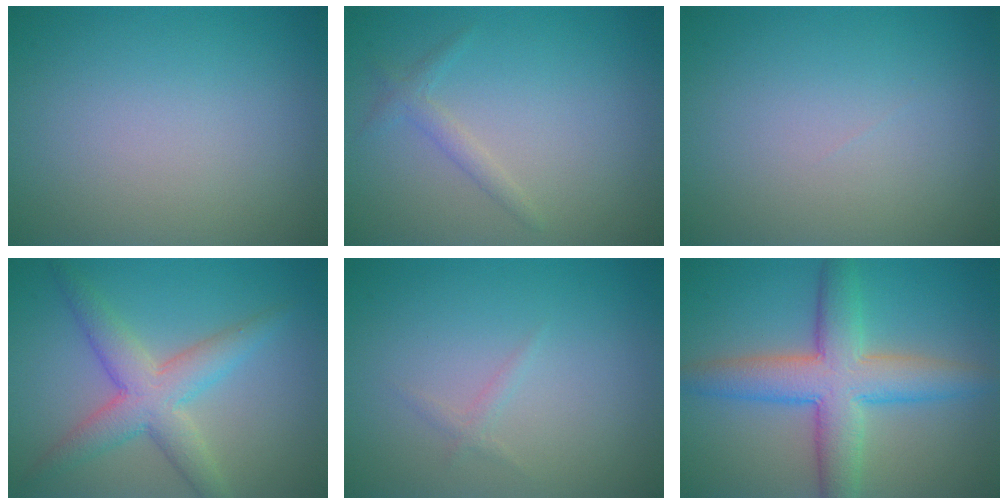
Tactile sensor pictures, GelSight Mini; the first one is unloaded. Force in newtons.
{"total": 1.3, "press": 1.3, "slide": 0.0}
{"total": 0.0}
{"total": 5.0, "press": 5.0, "slide": 0.1}
{"total": 0.7, "press": 0.7, "slide": 0.0}
{"total": 7.3, "press": 7.3, "slide": 0.2}